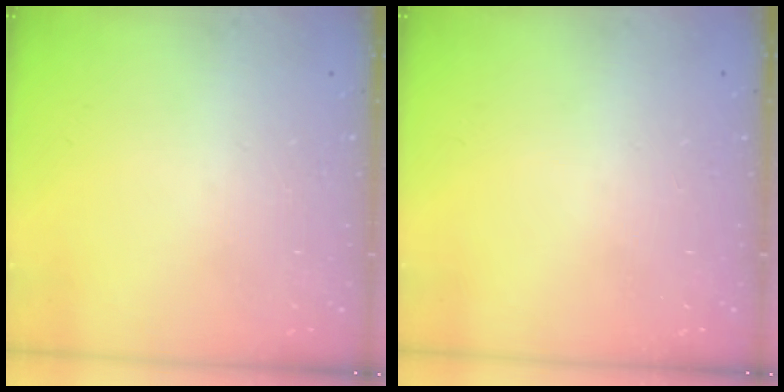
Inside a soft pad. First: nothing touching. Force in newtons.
{"total": 0.0}